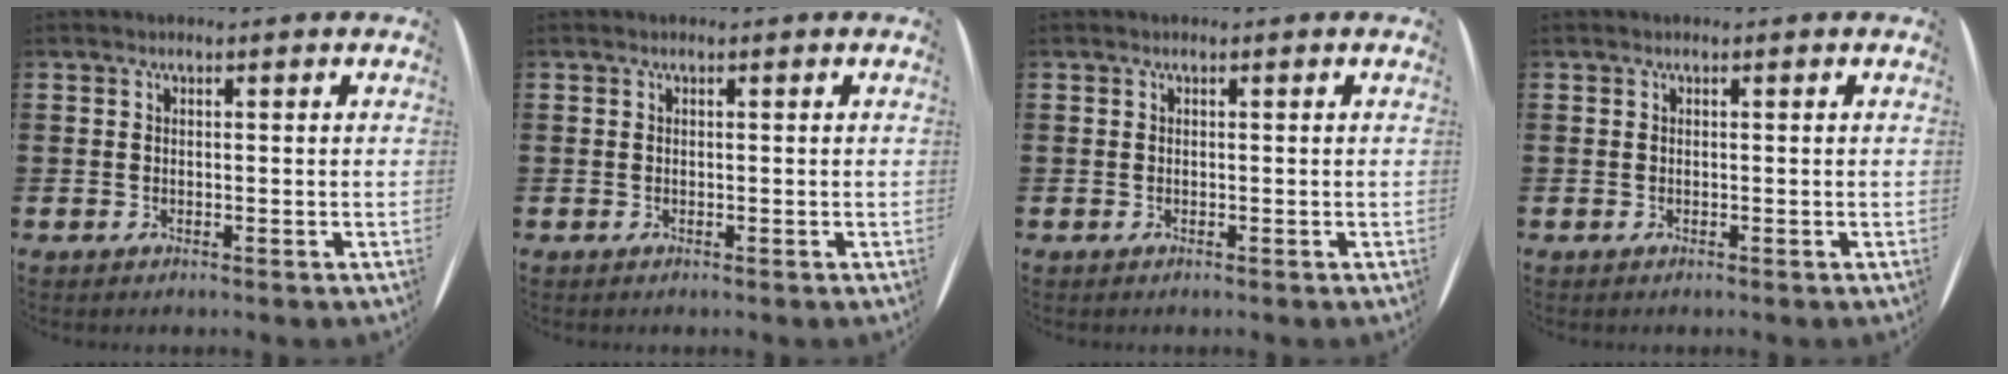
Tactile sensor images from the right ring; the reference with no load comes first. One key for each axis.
{"total": 0.0}
{"total": 0.0}
{"total": 0.0}